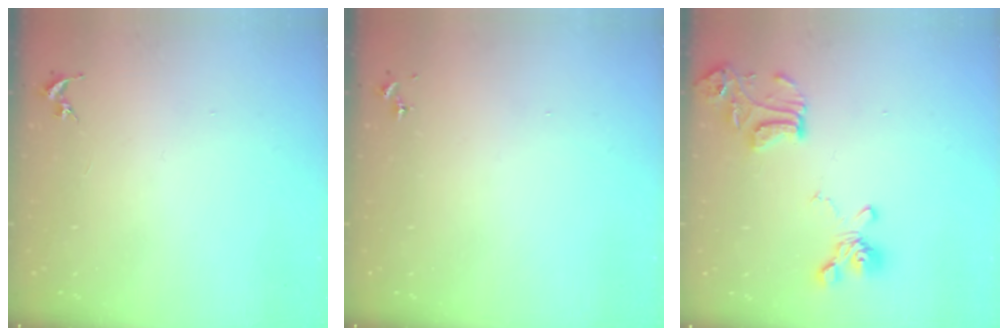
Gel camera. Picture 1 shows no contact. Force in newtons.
{"total": 0.0}
{"total": 15.9, "press": 15.8, "slide": 1.7}